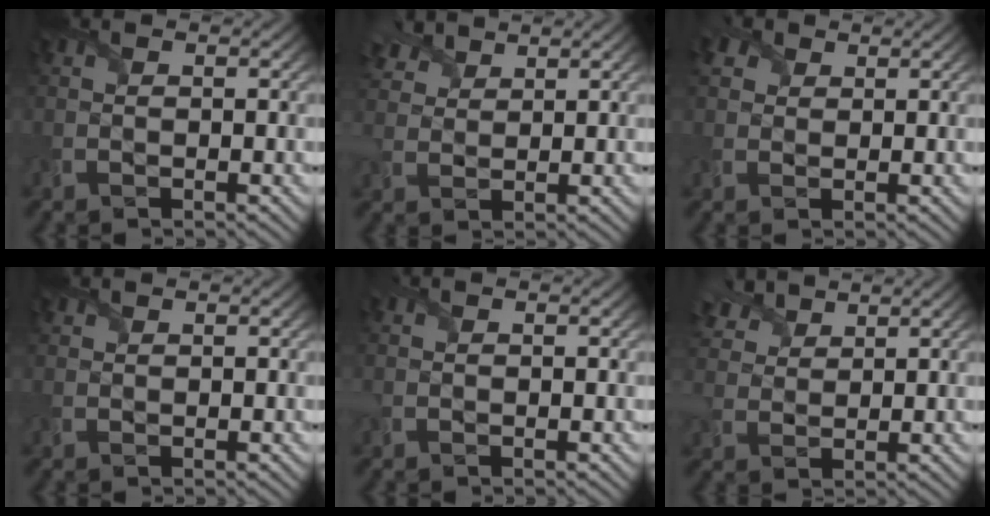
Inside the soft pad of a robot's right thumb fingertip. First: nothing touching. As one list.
[{"total": 4.3, "force": [3.6, 2.0, 1.5], "torque": [-0.041, 0.014, 0.073]}, {"total": 3.2, "force": [1.8, 2.3, 1.2], "torque": [-0.036, 0.008, 0.033]}, {"total": 0.8, "force": [0.8, 0.1, 0.1], "torque": [-0.006, 0.003, 0.020]}, {"total": 0.0}, {"total": 5.1, "force": [4.1, 2.4, 1.9], "torque": [-0.055, 0.016, 0.083]}]